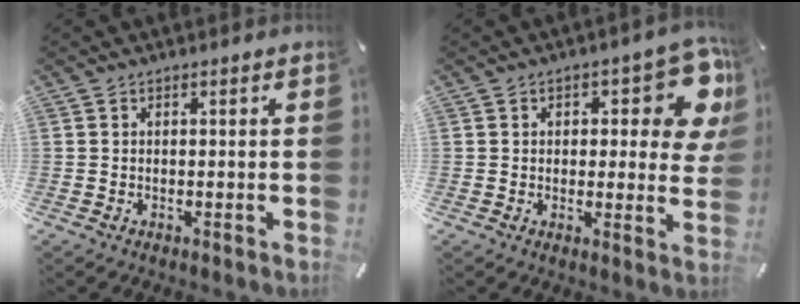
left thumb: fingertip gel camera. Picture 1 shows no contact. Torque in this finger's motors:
{"motor_torque": [0.40, -0.04, 0.40, 0.30, 0.05]}